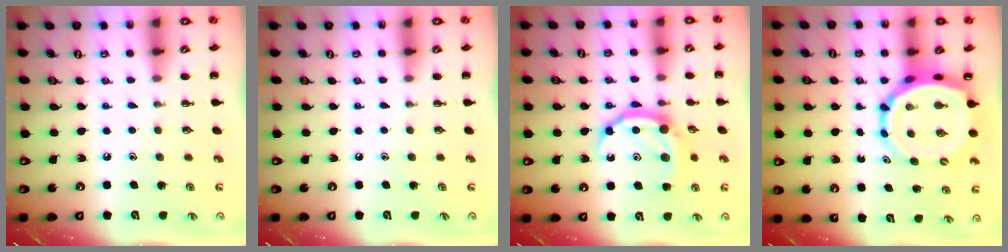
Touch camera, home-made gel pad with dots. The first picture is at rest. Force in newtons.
{"total": 0.0}
{"total": 11.6, "press": 11.6, "slide": 0.7}
{"total": 8.5, "press": 8.1, "slide": 2.3}